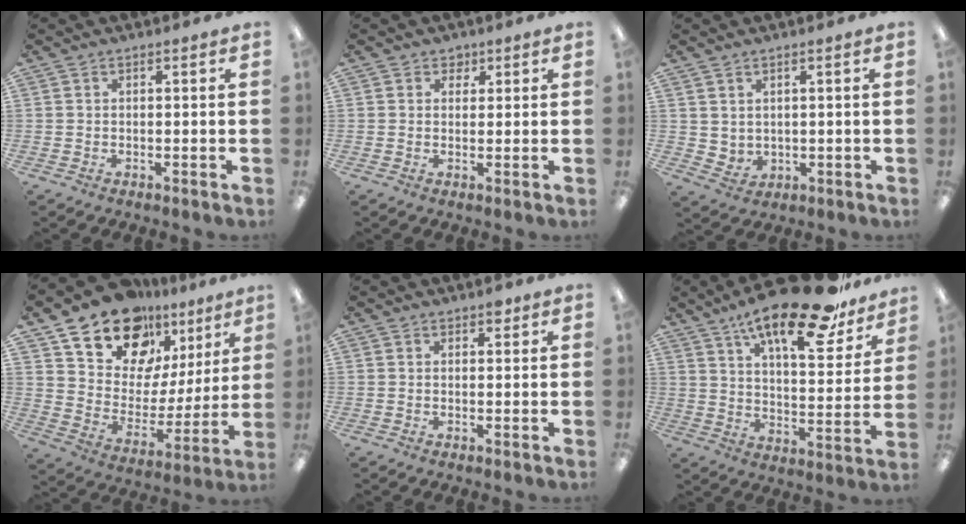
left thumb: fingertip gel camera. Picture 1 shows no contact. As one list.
[{"total": 2.1, "force": [1.2, 1.6, 0.3], "torque": [0.007, -0.003, 0.018]}, {"total": 2.9, "force": [2.2, 1.8, 0.5], "torque": [-0.016, -0.013, 0.042]}, {"total": 18.3, "force": [13.9, 10.2, 6.1], "torque": [-0.122, -0.099, 0.255]}, {"total": 1.7, "force": [1.1, 1.0, 0.7], "torque": [0.001, -0.004, 0.016]}, {"total": 21.6, "force": [15.5, 6.3, 13.6], "torque": [-0.205, -0.102, 0.255]}]